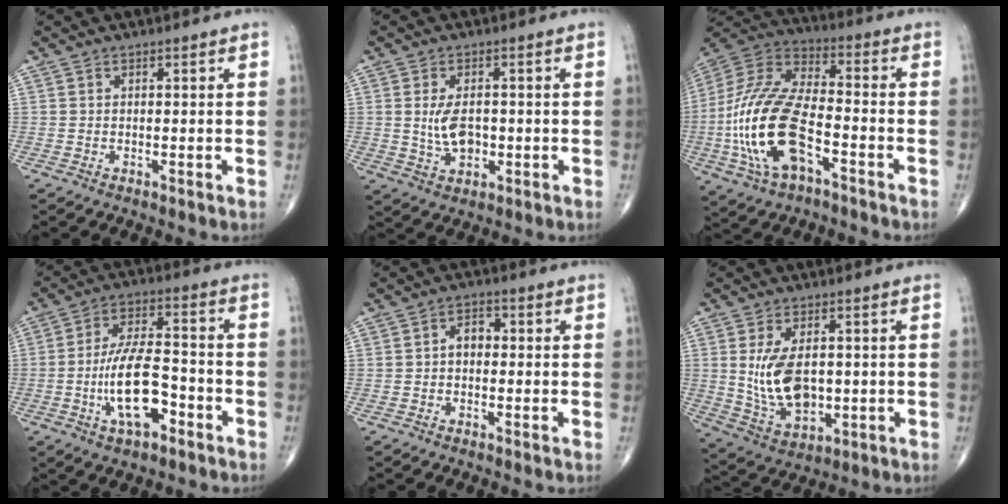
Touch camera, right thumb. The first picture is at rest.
{"total": 5.7, "force": [-0.1, 3.5, 4.6], "torque": [-0.078, -0.004, 0.004]}
{"total": 20.9, "force": [-6.3, 9.9, 17.3], "torque": [-0.370, 0.029, -0.114]}
{"total": 12.8, "force": [-4.5, 5.4, 10.7], "torque": [-0.194, 0.033, -0.081]}
{"total": 3.2, "force": [-0.2, 2.3, 2.3], "torque": [-0.026, 0.015, -0.012]}
{"total": 11.2, "force": [0.7, 6.6, 9.0], "torque": [-0.156, -0.012, 0.028]}